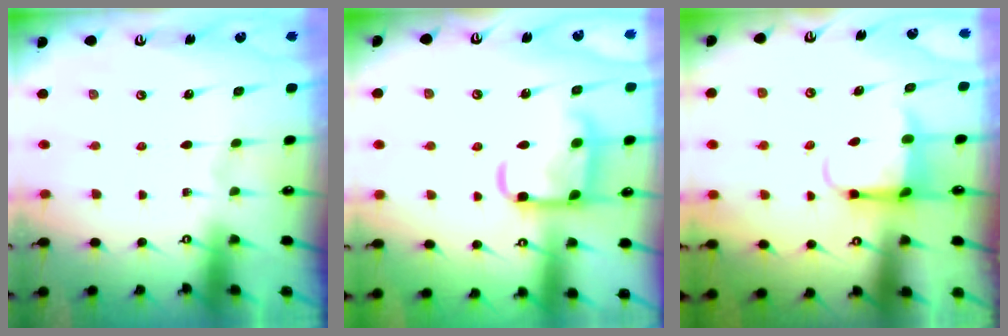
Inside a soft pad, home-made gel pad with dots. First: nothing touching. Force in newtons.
{"total": 15.5, "press": 15.4, "slide": 1.2}
{"total": 5.0, "press": 4.9, "slide": 0.8}